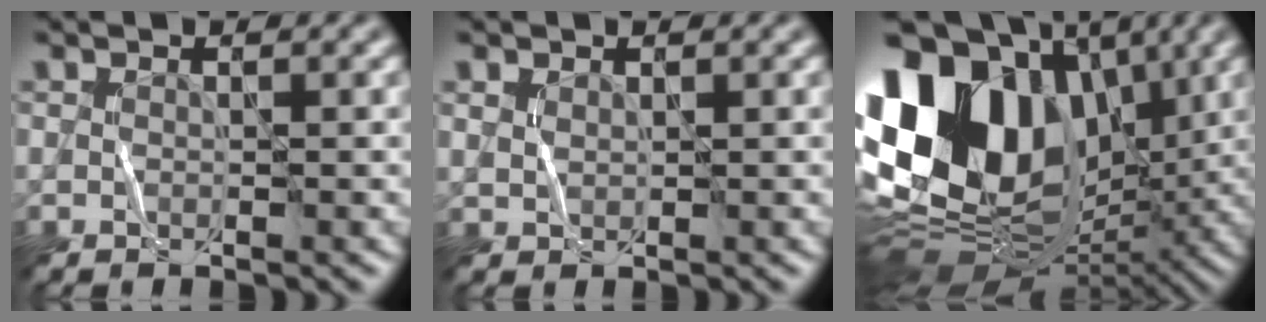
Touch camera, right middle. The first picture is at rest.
{"total": 0.9, "force": [0.7, 0.5, 0.3], "torque": [-0.008, 0.000, 0.017]}
{"total": 18.9, "force": [3.4, 13.5, 12.8], "torque": [-0.267, 0.027, 0.060]}